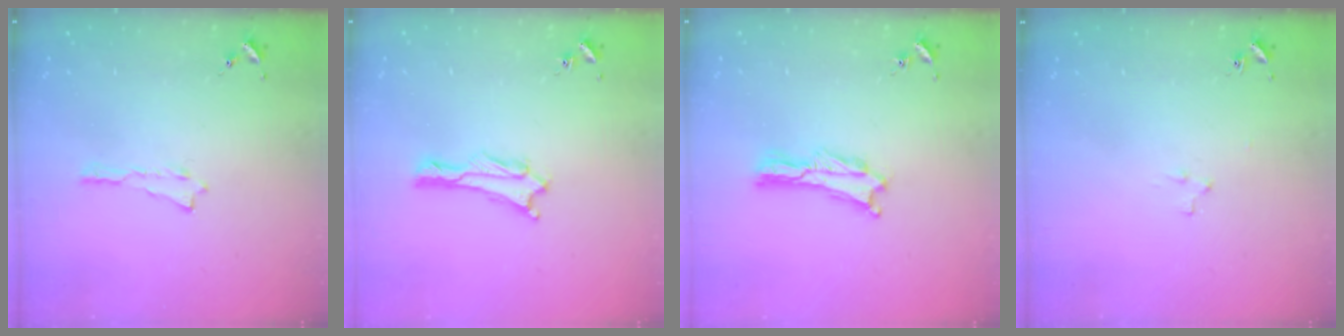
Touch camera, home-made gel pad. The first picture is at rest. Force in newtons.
{"total": 1.9, "press": 1.9, "slide": 0.1}
{"total": 0.7, "press": 0.7, "slide": 0.2}
{"total": 2.2, "press": 2.2, "slide": 0.2}